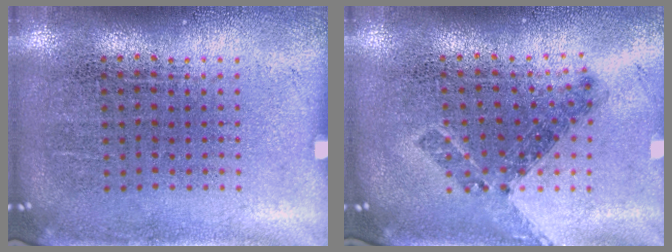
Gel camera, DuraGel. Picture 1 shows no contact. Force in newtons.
{"total": 0.8, "press": 0.8, "slide": 0.3}